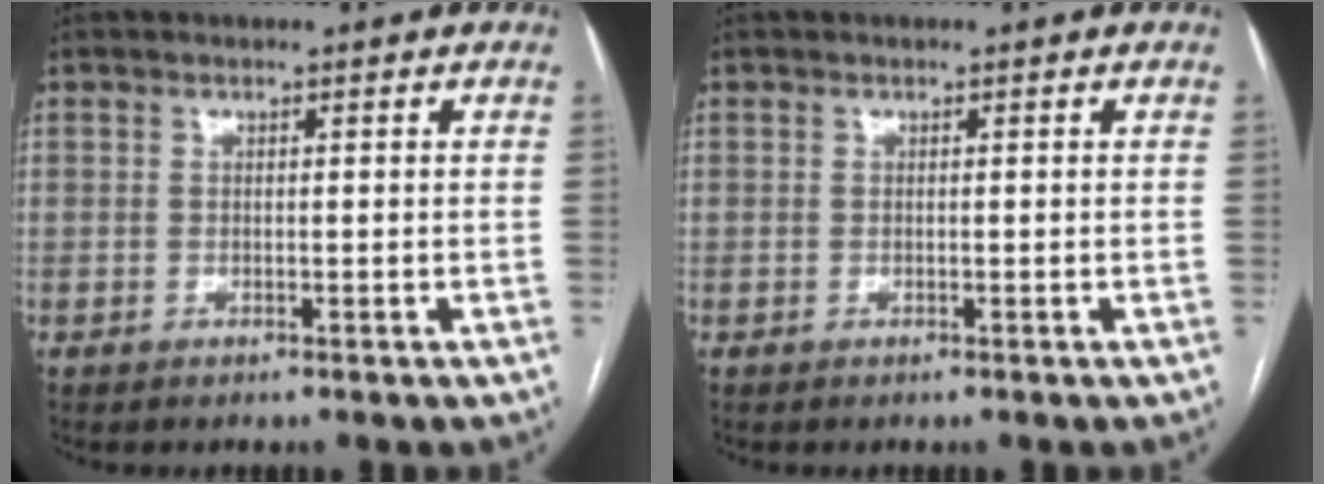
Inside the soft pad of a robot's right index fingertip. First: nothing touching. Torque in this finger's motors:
{"motor_torque": [0.00, 0.01, 0.00, 0.00]}